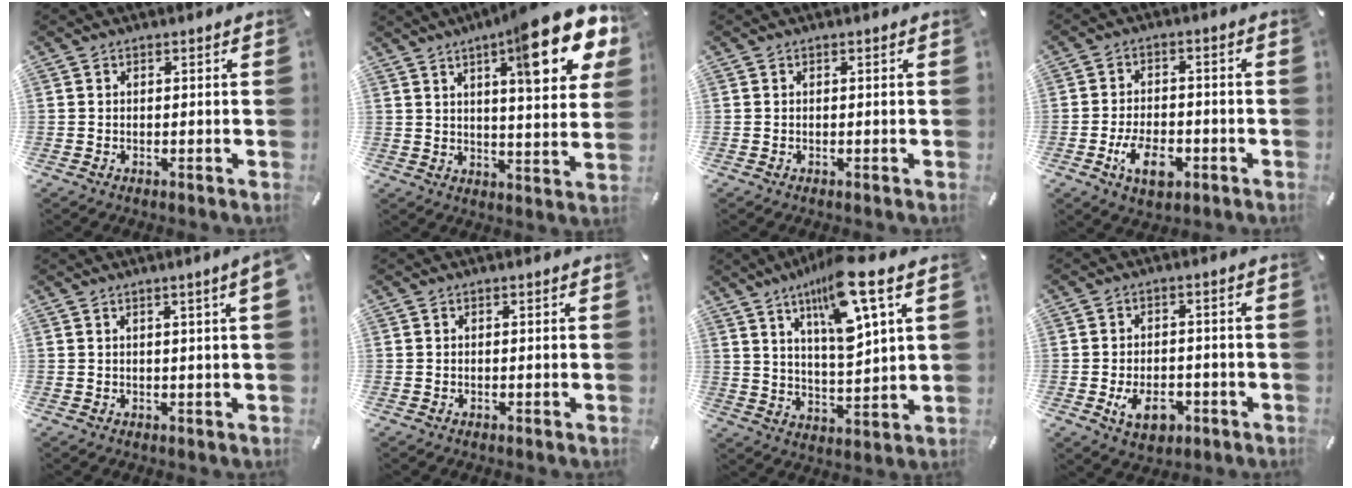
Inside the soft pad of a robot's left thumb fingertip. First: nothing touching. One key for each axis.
{"total": 18.9, "fx": 10.3, "fy": 4.9, "fz": 15.0, "tx": -0.204, "ty": -0.057, "tz": 0.151}
{"total": 0.0}
{"total": 8.5, "fx": -3.4, "fy": 5.2, "fz": 5.8, "tx": -0.112, "ty": 0.009, "tz": -0.063}
{"total": 3.2, "fx": 1.3, "fy": -0.1, "fz": 3.0, "tx": -0.056, "ty": -0.003, "tz": 0.021}
{"total": 0.0}
{"total": 14.4, "fx": 8.7, "fy": 3.3, "fz": 11.0, "tx": -0.189, "ty": -0.039, "tz": 0.143}
{"total": 7.7, "fx": -2.7, "fy": 5.2, "fz": 4.9, "tx": -0.085, "ty": 0.005, "tz": -0.049}